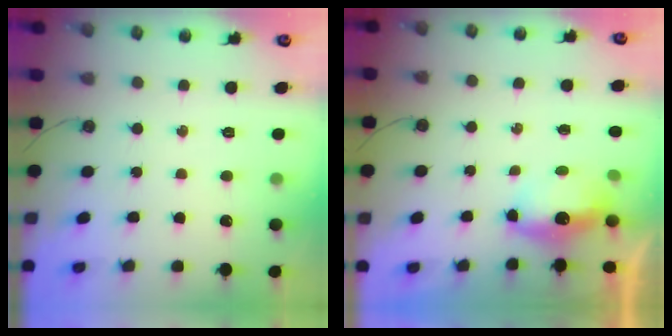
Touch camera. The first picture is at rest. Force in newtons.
{"total": 5.4, "press": 5.4, "slide": 0.7}